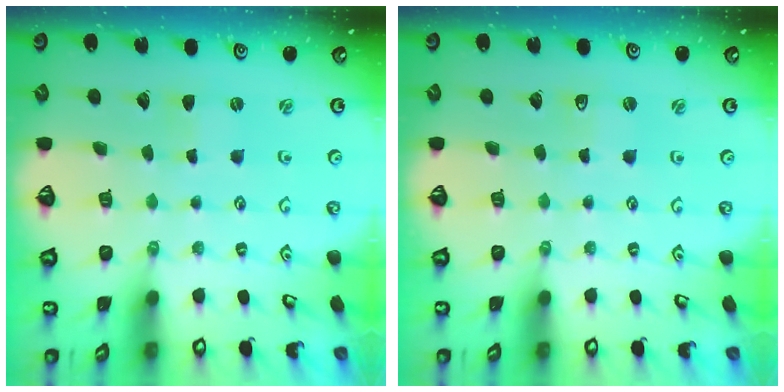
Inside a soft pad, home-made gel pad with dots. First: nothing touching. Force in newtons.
{"total": 2.3, "press": 2.2, "slide": 0.4}